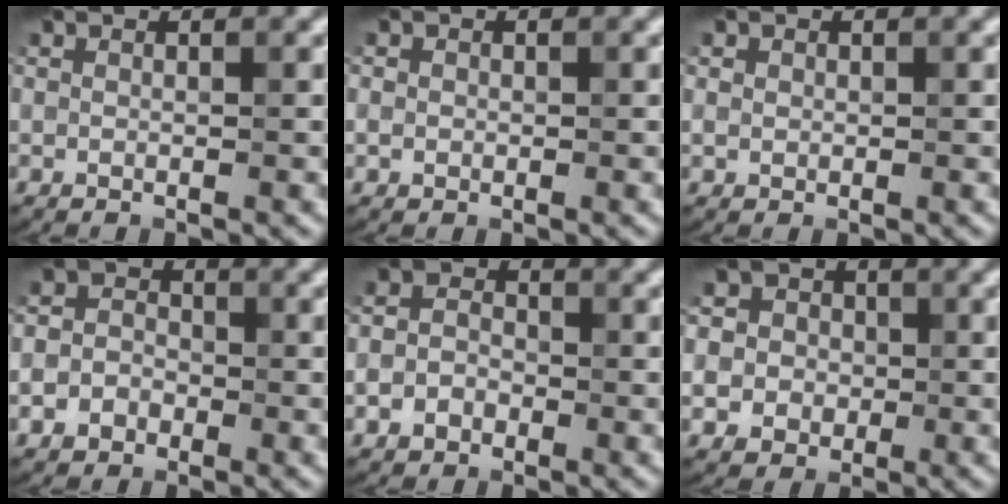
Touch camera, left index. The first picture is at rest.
{"total": 1.1, "force": [-0.1, 1.0, 0.3], "torque": [0.001, -0.003, -0.004]}
{"total": 1.1, "force": [0.2, 1.0, 0.3], "torque": [-0.001, -0.002, 0.003]}
{"total": 3.4, "force": [-1.0, 2.9, 1.4], "torque": [0.001, 0.002, -0.025]}
{"total": 2.9, "force": [-1.0, 2.3, 1.4], "torque": [-0.012, 0.002, -0.028]}
{"total": 10.4, "force": [0.6, 9.6, 3.8], "torque": [-0.087, 0.026, -0.024]}